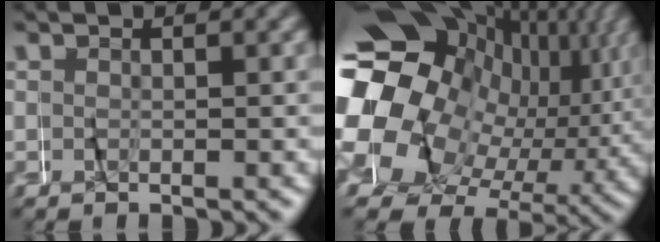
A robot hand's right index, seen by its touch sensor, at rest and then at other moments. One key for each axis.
{"total": 24.5, "fx": 1.7, "fy": 18.4, "fz": 16.0, "tx": -0.267, "ty": -0.002, "tz": 0.006}